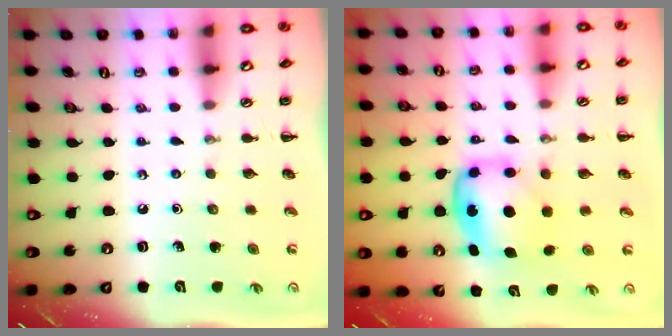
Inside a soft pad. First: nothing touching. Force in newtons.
{"total": 6.0, "press": 6.0, "slide": 0.8}